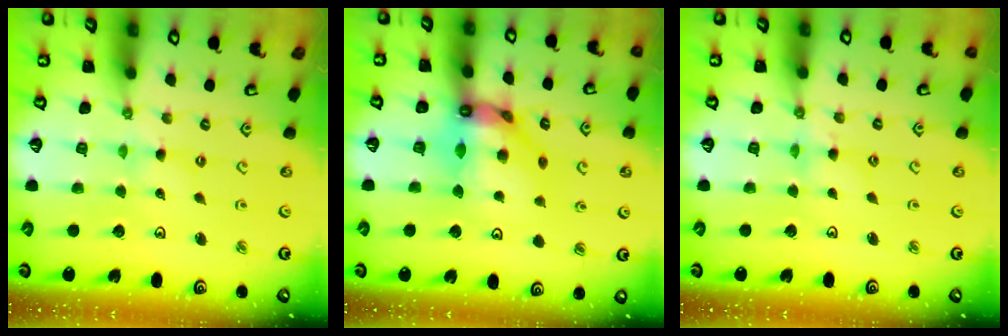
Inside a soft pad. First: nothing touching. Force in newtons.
{"total": 12.9, "press": 12.7, "slide": 1.9}
{"total": 4.0, "press": 3.9, "slide": 0.4}